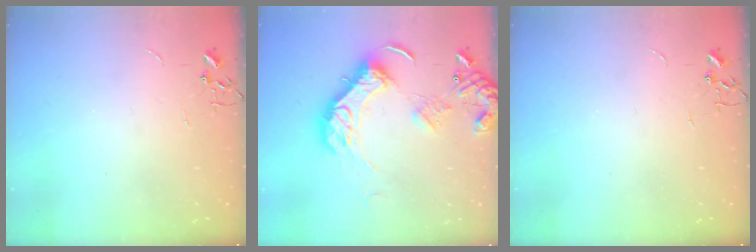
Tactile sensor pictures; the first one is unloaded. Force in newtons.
{"total": 18.3, "press": 18.2, "slide": 2.0}
{"total": 0.0}